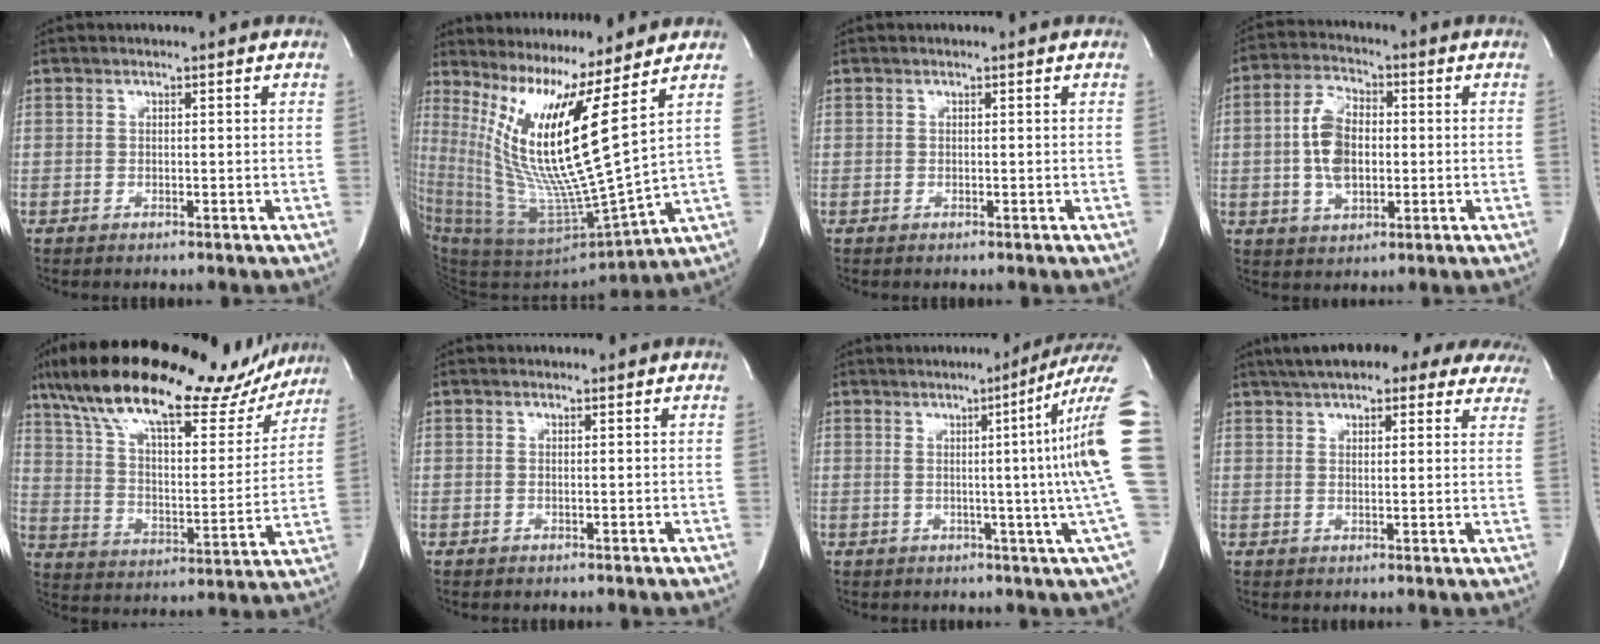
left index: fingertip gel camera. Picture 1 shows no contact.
{"total": 16.3, "force": [7.7, -1.9, 14.2], "torque": [-0.281, -0.039, 0.144]}
{"total": 0.0}
{"total": 8.5, "force": [-0.2, 4.8, 7.0], "torque": [-0.147, 0.011, -0.003]}
{"total": 28.2, "force": [22.2, 8.3, 15.3], "torque": [-0.258, 0.029, 0.326]}
{"total": 0.0}
{"total": 15.4, "force": [1.7, -3.4, 14.9], "torque": [-0.146, -0.001, 0.005]}
{"total": 21.7, "force": [18.1, 6.0, 10.3], "torque": [-0.152, 0.033, 0.214]}